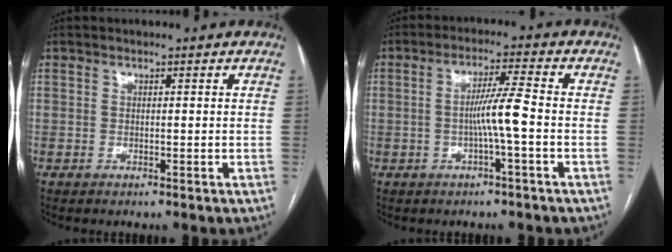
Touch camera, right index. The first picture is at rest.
{"total": 5.5, "force": [-1.2, -0.7, 5.3], "torque": [-0.100, 0.007, -0.022]}